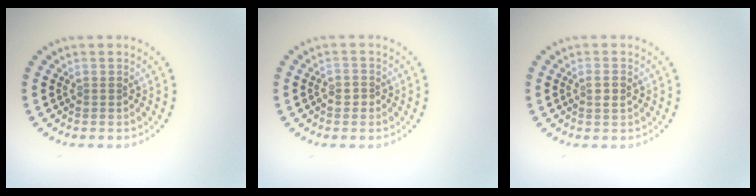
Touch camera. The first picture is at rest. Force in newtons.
{"total": 1.5, "press": 1.3, "slide": 0.6}
{"total": 1.1, "press": 1.1, "slide": 0.4}